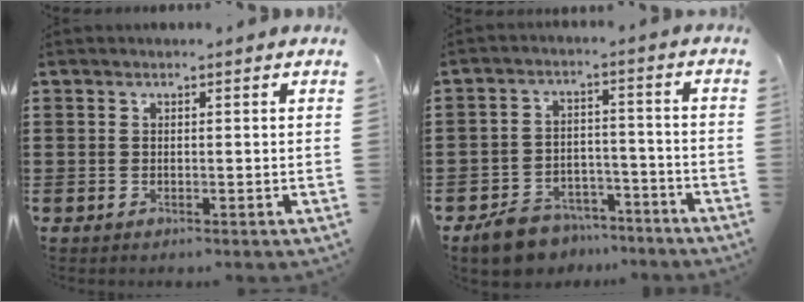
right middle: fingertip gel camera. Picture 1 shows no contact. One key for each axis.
{"total": 6.6, "fx": -6.2, "fy": 2.2, "fz": 1.0, "tx": -0.027, "ty": 0.024, "tz": -0.124}